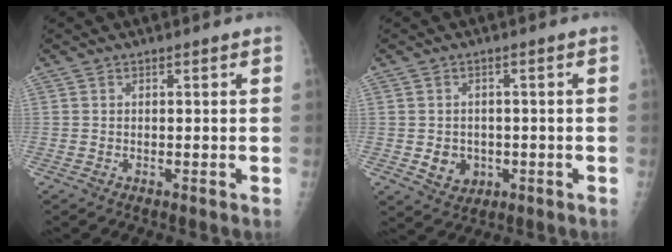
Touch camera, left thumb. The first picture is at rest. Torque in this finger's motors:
{"motor_torque": [-0.04, 0.01, 0.12, -0.08, 0.00]}